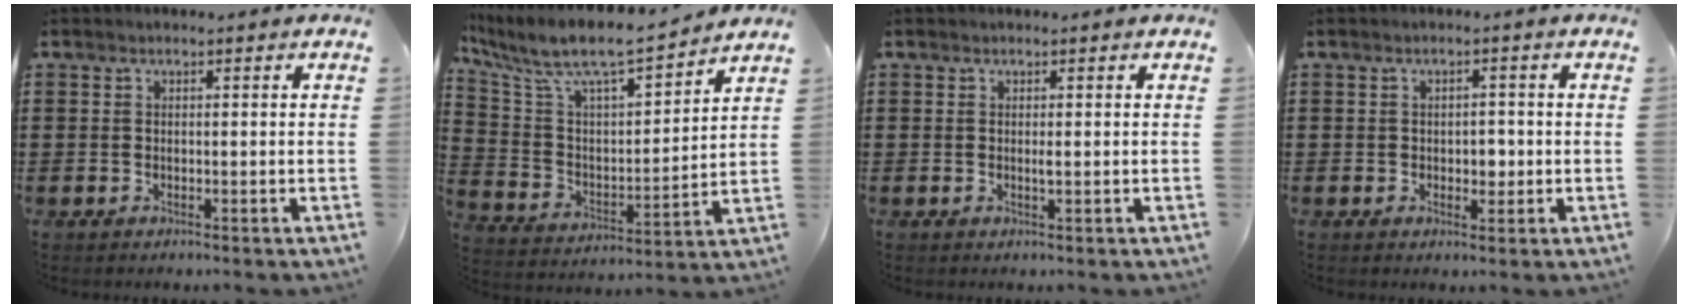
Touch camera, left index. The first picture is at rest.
{"total": 8.5, "force": [7.1, 1.8, 4.4], "torque": [-0.119, -0.051, 0.115]}
{"total": 1.0, "force": [0.1, 0.0, 1.0], "torque": [-0.017, -0.005, 0.001]}
{"total": 2.5, "force": [-0.3, 1.6, 1.9], "torque": [-0.039, 0.005, -0.009]}